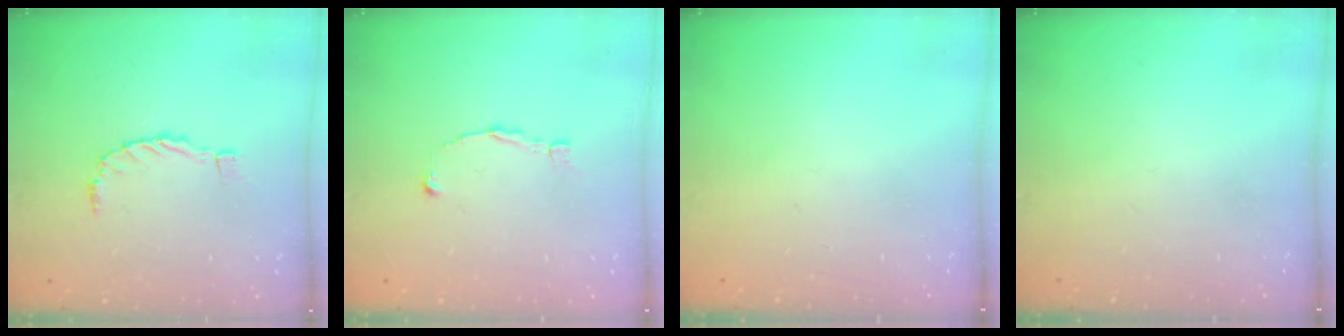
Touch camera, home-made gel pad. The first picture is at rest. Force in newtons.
{"total": 1.2, "press": 1.2, "slide": 0.1}
{"total": 0.0}
{"total": 0.0}